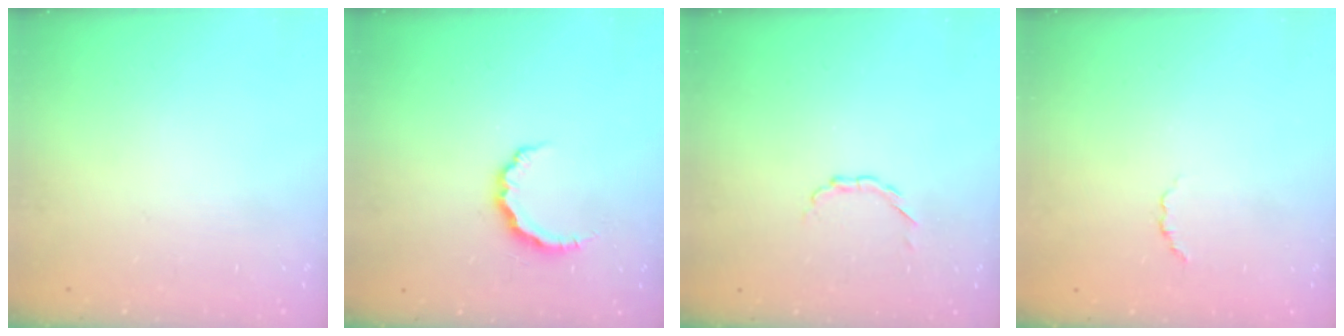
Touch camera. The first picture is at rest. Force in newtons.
{"total": 6.4, "press": 6.3, "slide": 1.0}
{"total": 2.9, "press": 2.7, "slide": 1.1}
{"total": 2.2, "press": 2.0, "slide": 0.8}